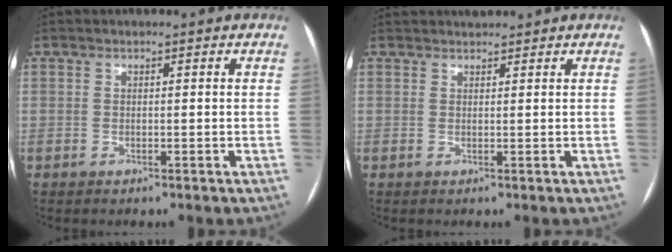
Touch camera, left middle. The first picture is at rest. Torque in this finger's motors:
{"motor_torque": [-0.06, -0.02, 0.02, -0.01]}